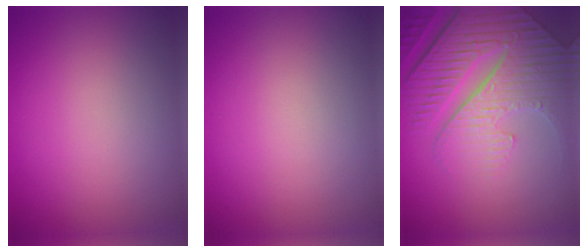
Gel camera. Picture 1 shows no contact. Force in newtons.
{"total": 0.0}
{"total": 8.2, "press": 6.3, "slide": 5.2}